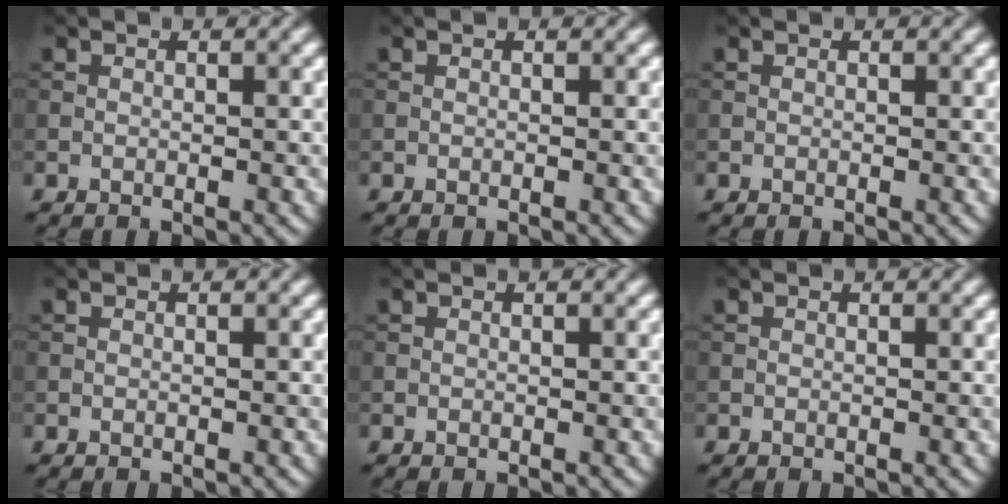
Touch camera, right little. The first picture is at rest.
{"total": 0.0}
{"total": 0.0}
{"total": 0.0}
{"total": 0.0}
{"total": 0.0}